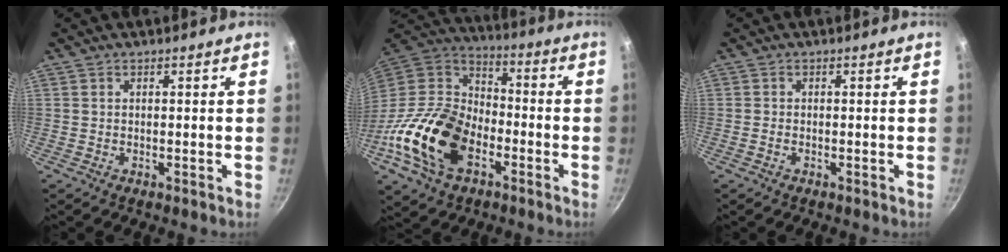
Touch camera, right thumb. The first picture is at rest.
{"total": 22.2, "force": [-8.1, 14.7, 14.6], "torque": [-0.265, 0.043, -0.164]}
{"total": 0.6, "force": [-0.4, 0.4, 0.4], "torque": [-0.008, 0.002, -0.010]}